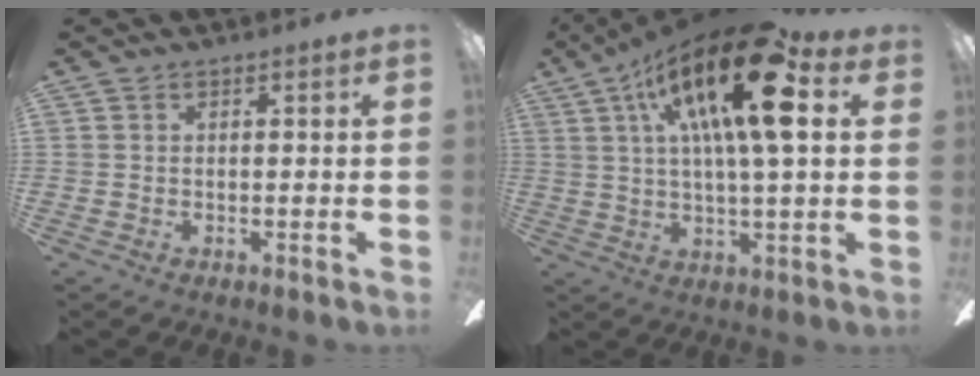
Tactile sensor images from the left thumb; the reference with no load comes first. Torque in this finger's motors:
{"motor_torque": [-0.11, 1.63, 2.09, -0.68, 0.63]}